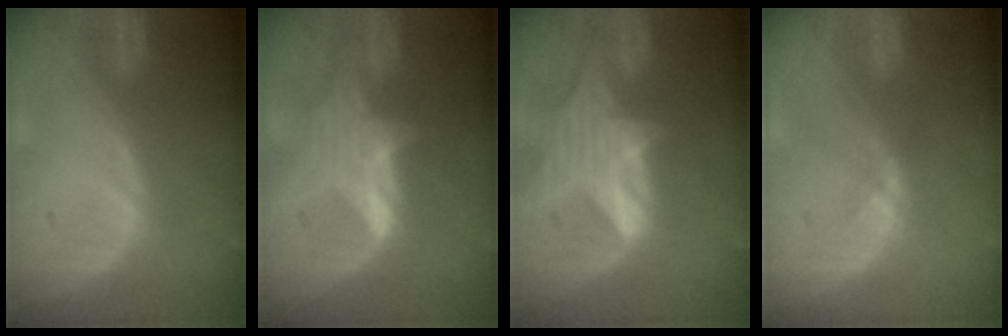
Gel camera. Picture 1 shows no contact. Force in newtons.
{"total": 5.9, "press": 5.8, "slide": 0.8}
{"total": 8.3, "press": 7.4, "slide": 3.8}
{"total": 0.6, "press": 0.6, "slide": 0.1}